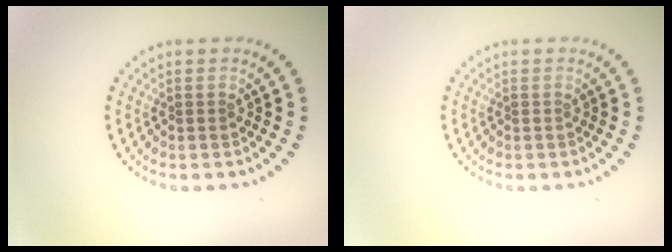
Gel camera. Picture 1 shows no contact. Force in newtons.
{"total": 0.0}